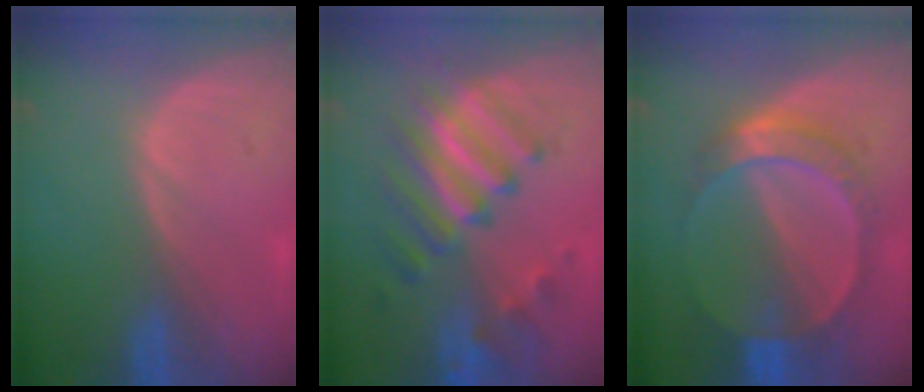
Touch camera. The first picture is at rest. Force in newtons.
{"total": 8.9, "press": 8.5, "slide": 2.7}
{"total": 7.1, "press": 7.0, "slide": 0.5}